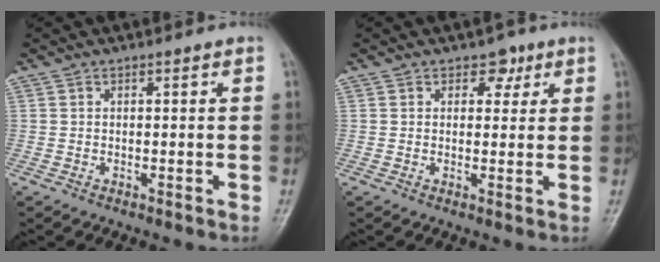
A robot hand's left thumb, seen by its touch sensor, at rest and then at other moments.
{"total": 3.2, "force": [1.8, 2.3, 1.3], "torque": [0.007, -0.007, 0.021]}